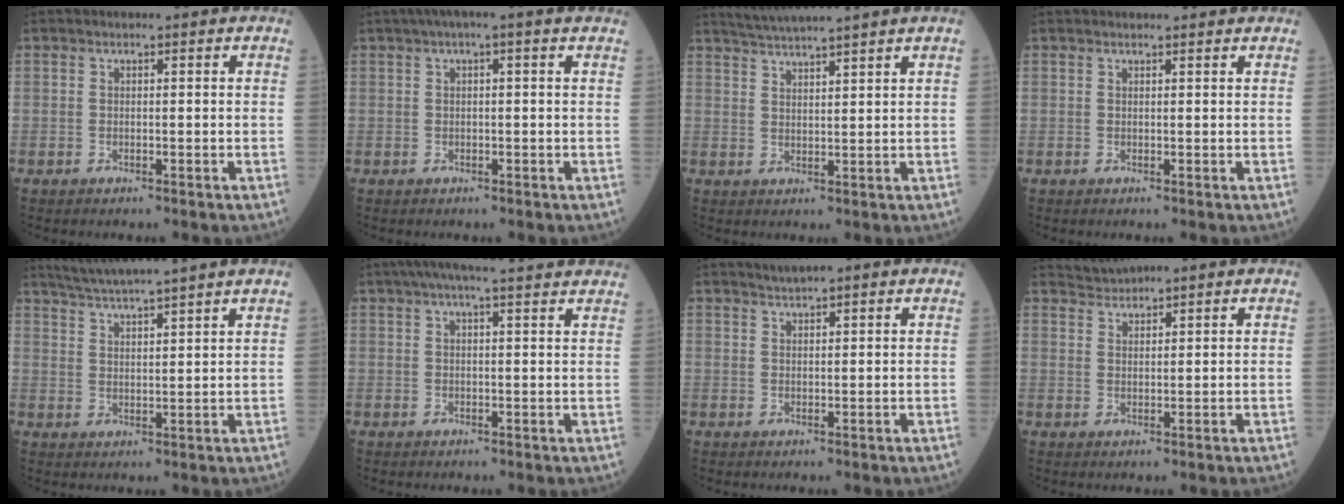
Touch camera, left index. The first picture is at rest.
{"total": 3.3, "force": [1.8, 0.0, 2.7], "torque": [-0.045, 0.025, 0.025]}
{"total": 7.0, "force": [6.1, -1.6, 2.9], "torque": [-0.052, 0.016, 0.102]}
{"total": 3.6, "force": [3.5, 0.2, 0.9], "torque": [-0.011, 0.022, 0.040]}
{"total": 9.7, "force": [8.5, -1.7, 4.3], "torque": [-0.078, 0.014, 0.132]}
{"total": 13.4, "force": [11.6, 0.2, 6.7], "torque": [-0.107, 0.043, 0.141]}
{"total": 1.6, "force": [1.4, 0.0, 0.7], "torque": [-0.016, 0.011, 0.027]}
{"total": 2.1, "force": [2.0, -0.4, -0.4], "torque": [-0.001, 0.011, 0.047]}